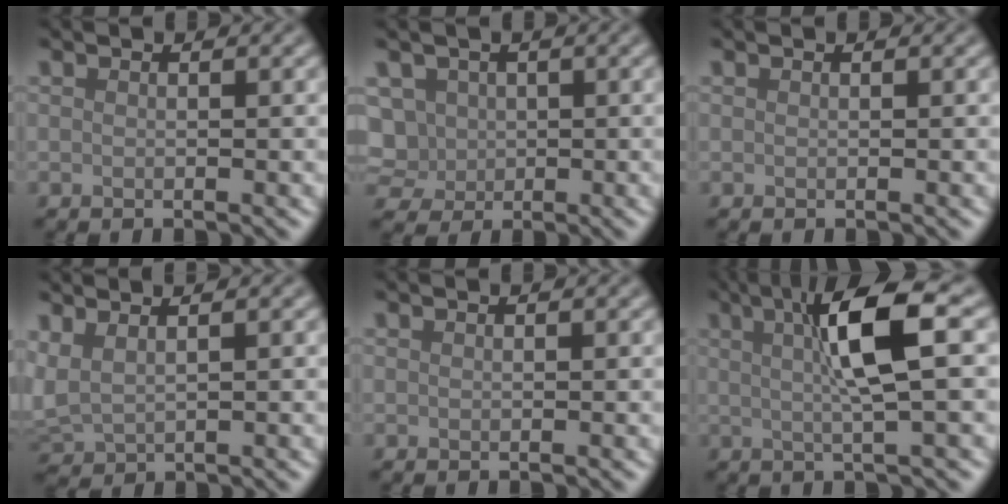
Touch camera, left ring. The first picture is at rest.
{"total": 8.0, "force": [-0.1, 7.3, 3.1], "torque": [-0.061, 0.017, -0.030]}
{"total": 0.0}
{"total": 1.7, "force": [1.1, 0.9, 1.0], "torque": [-0.038, -0.001, 0.034]}
{"total": 0.0}
{"total": 6.2, "force": [1.6, 0.8, 5.9], "torque": [-0.094, 0.015, 0.029]}